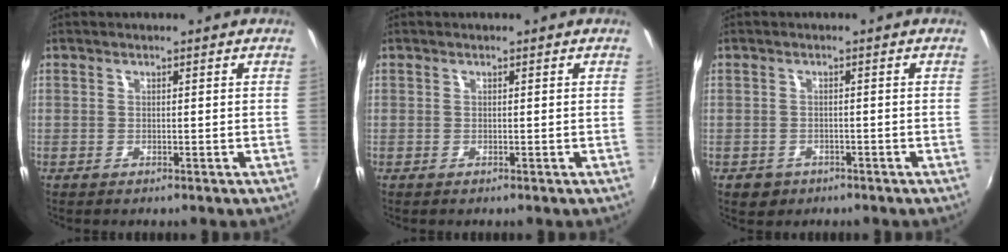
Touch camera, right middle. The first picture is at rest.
{"total": 0.0}
{"total": 3.1, "force": [-1.6, 2.5, 0.9], "torque": [-0.024, -0.003, -0.020]}